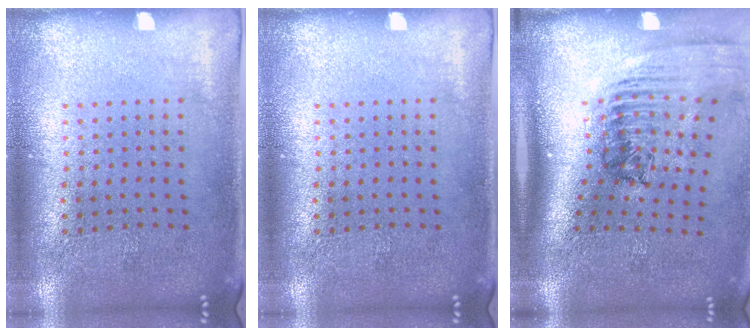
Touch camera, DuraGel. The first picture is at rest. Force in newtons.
{"total": 0.0}
{"total": 2.5, "press": 1.8, "slide": 1.8}